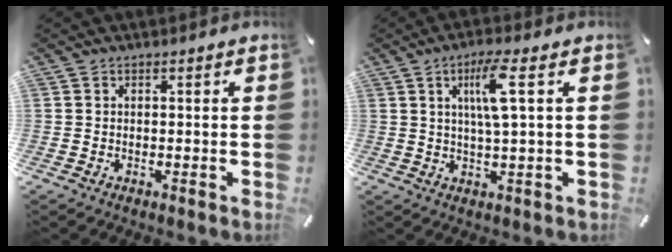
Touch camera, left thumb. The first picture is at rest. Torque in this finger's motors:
{"motor_torque": [1.29, 1.69, 1.15, -0.48, 0.37]}